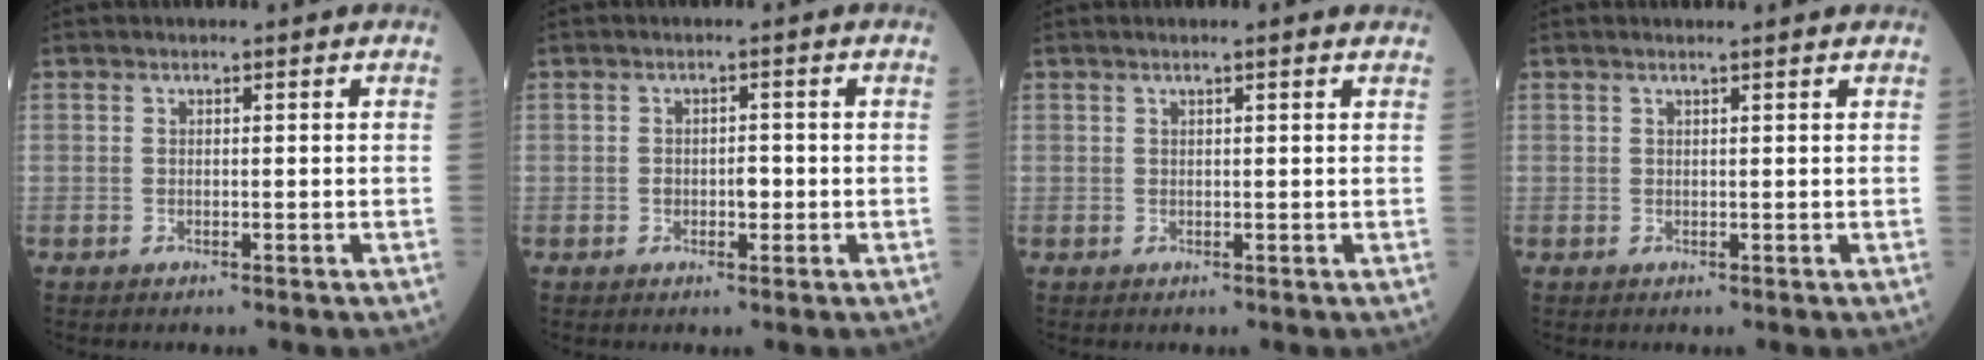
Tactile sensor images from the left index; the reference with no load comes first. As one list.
[{"total": 1.9, "force": [-0.5, 1.0, 1.5], "torque": [-0.023, 0.004, -0.005]}, {"total": 2.3, "force": [1.5, 0.1, 1.8], "torque": [-0.025, 0.016, 0.018]}, {"total": 1.8, "force": [1.4, -0.2, 1.1], "torque": [-0.018, 0.010, 0.017]}]